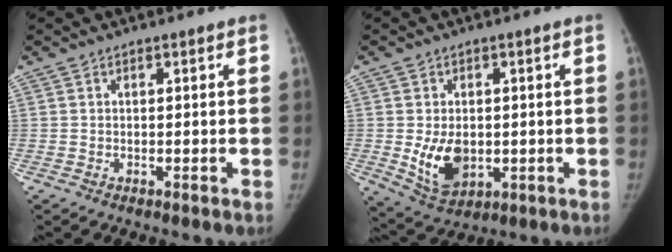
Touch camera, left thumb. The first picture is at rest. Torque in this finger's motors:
{"motor_torque": [-0.04, 0.45, 0.98, 0.19, 0.04]}